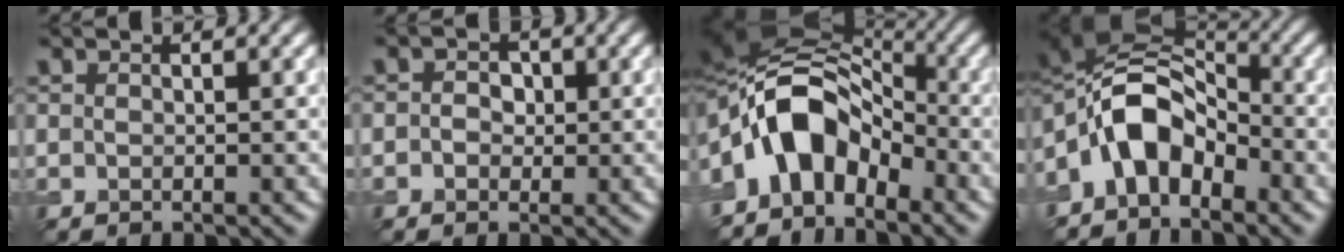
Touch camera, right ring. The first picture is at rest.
{"total": 1.7, "force": [0.1, 1.5, 0.8], "torque": [0.001, 0.006, -0.015]}
{"total": 9.0, "force": [-3.3, 5.8, 6.1], "torque": [-0.097, 0.021, -0.071]}
{"total": 7.5, "force": [-3.1, 4.7, 4.9], "torque": [-0.079, 0.020, -0.070]}